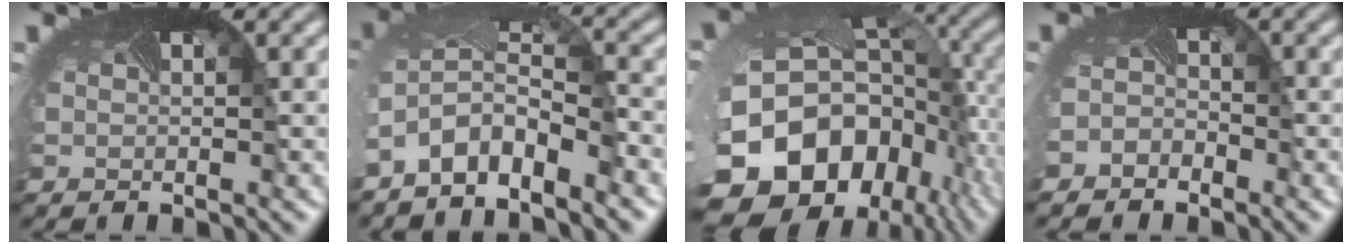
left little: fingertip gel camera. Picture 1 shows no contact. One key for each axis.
{"total": 5.7, "fx": -4.0, "fy": 2.2, "fz": 3.3, "tx": -0.083, "ty": -0.007, "tz": -0.081}
{"total": 19.1, "fx": -7.5, "fy": 13.7, "fz": 10.9, "tx": -0.251, "ty": -0.050, "tz": -0.093}
{"total": 1.9, "fx": -1.6, "fy": 0.9, "fz": -0.6, "tx": -0.001, "ty": -0.011, "tz": -0.035}